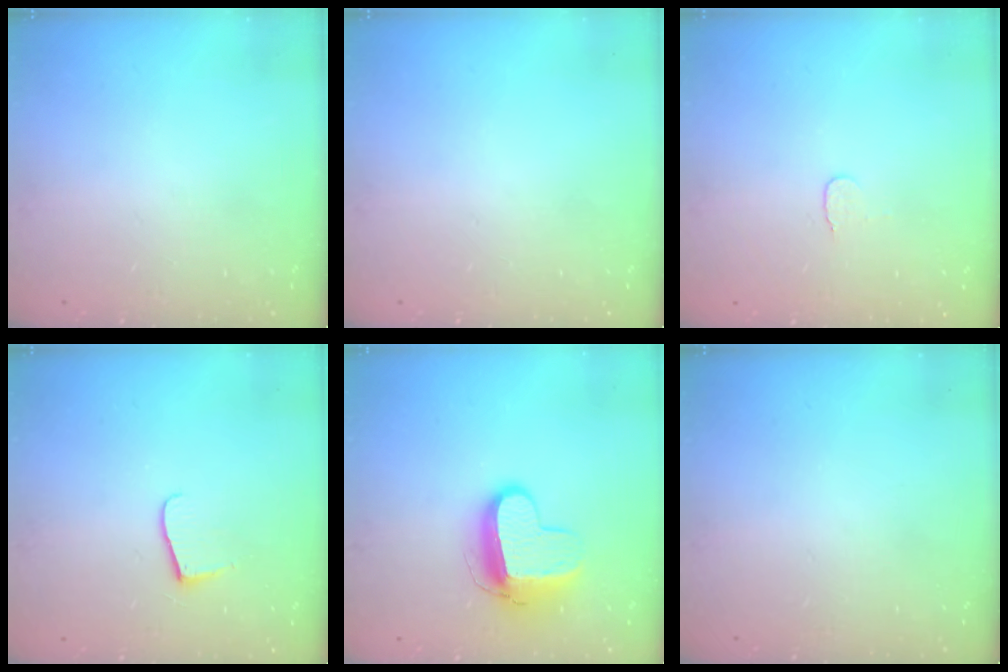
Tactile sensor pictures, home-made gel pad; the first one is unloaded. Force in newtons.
{"total": 0.0}
{"total": 3.5, "press": 3.5, "slide": 0.4}
{"total": 6.9, "press": 6.9, "slide": 0.7}
{"total": 11.1, "press": 11.0, "slide": 1.3}
{"total": 0.0}